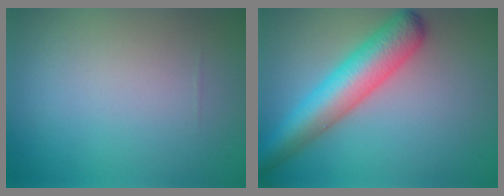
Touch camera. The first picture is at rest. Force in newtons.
{"total": 6.9, "press": 6.9, "slide": 0.3}